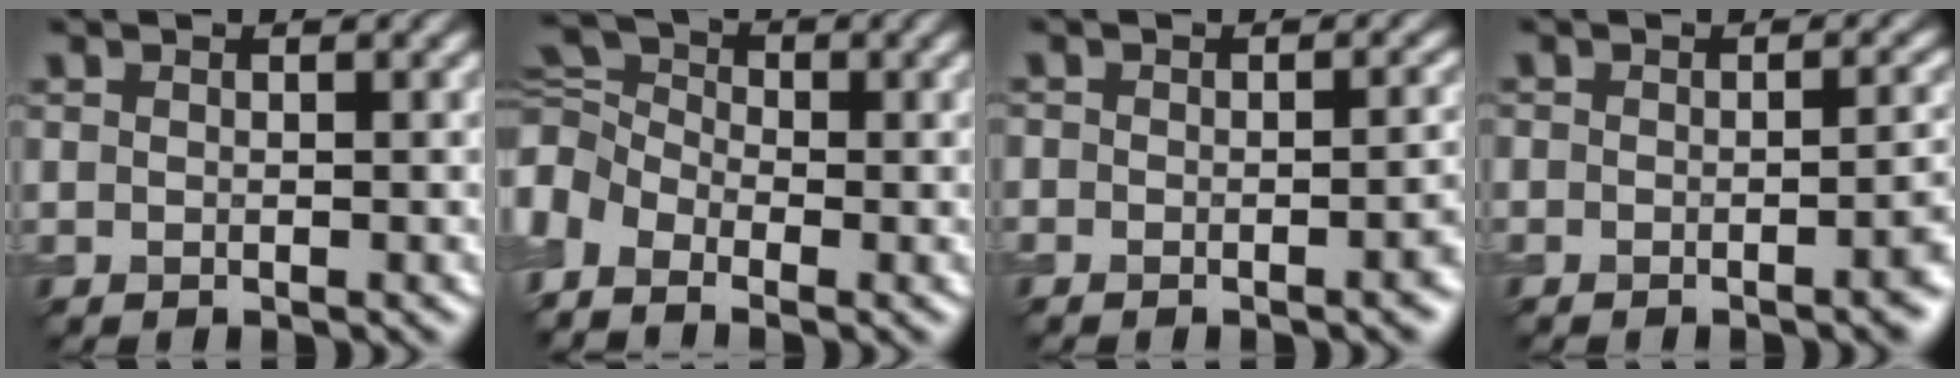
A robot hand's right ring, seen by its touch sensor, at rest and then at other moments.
{"total": 4.7, "force": [-2.7, 2.9, 2.5], "torque": [-0.059, 0.010, -0.061]}
{"total": 2.3, "force": [-1.7, 0.4, 1.5], "torque": [-0.014, 0.005, -0.015]}
{"total": 2.9, "force": [-1.7, 0.7, 2.3], "torque": [-0.014, 0.008, -0.016]}